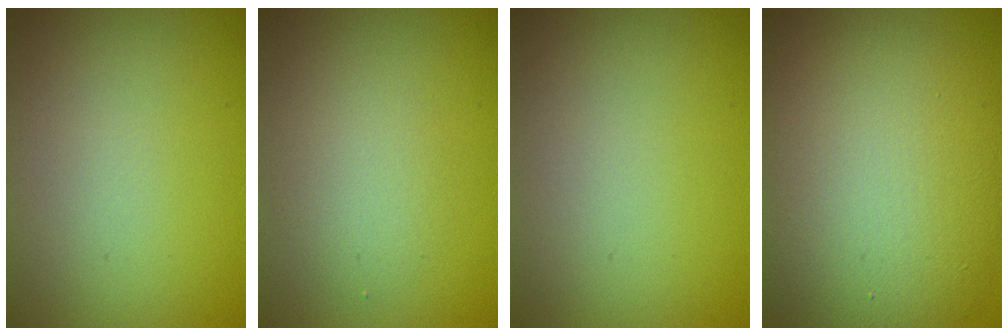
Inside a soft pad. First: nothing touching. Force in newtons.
{"total": 2.1, "press": 2.1, "slide": 0.1}
{"total": 0.0}
{"total": 11.8, "press": 11.7, "slide": 1.0}